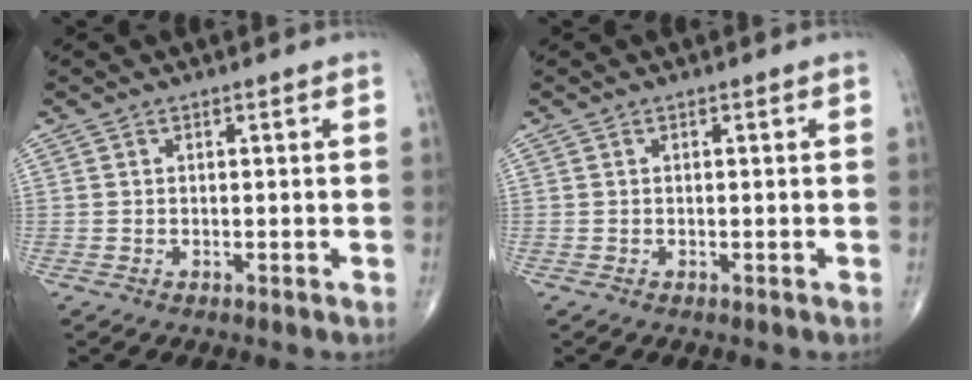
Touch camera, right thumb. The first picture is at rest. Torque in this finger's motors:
{"motor_torque": [0.00, -0.01, -0.02, -0.05, 0.03]}